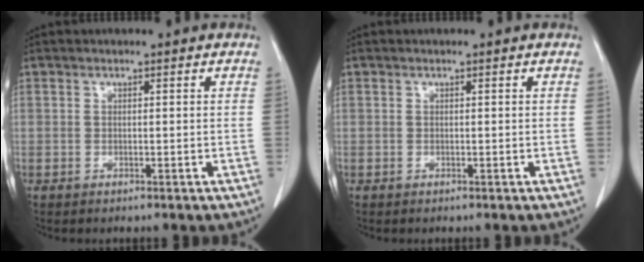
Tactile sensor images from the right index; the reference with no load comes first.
{"total": 0.0}